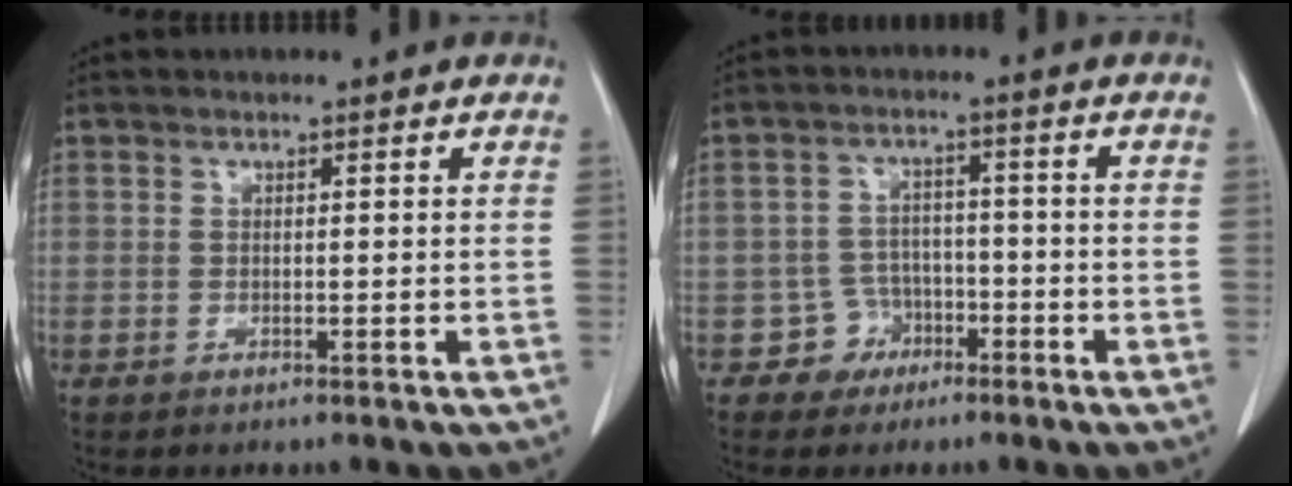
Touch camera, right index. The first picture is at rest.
{"total": 4.5, "force": [-2.4, 3.8, -0.2], "torque": [0.012, 0.016, -0.036]}